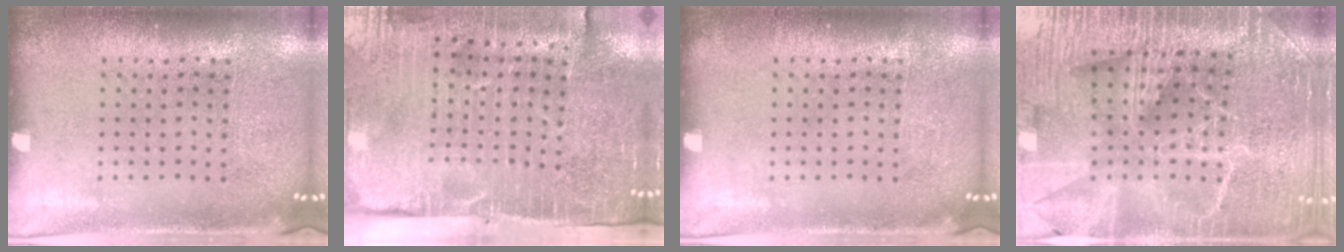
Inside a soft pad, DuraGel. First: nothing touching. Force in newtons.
{"total": 4.5, "press": 3.9, "slide": 2.4}
{"total": 0.0}
{"total": 4.3, "press": 4.1, "slide": 1.3}